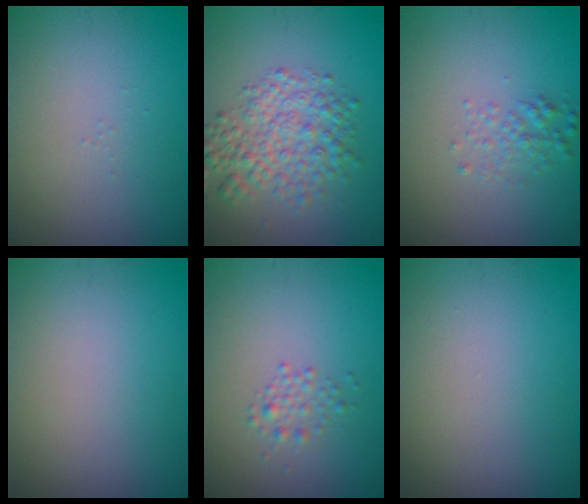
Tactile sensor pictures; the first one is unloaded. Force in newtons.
{"total": 4.7, "press": 4.7, "slide": 0.1}
{"total": 1.6, "press": 1.6, "slide": 0.0}
{"total": 0.0}
{"total": 1.4, "press": 1.4, "slide": 0.1}
{"total": 0.0}